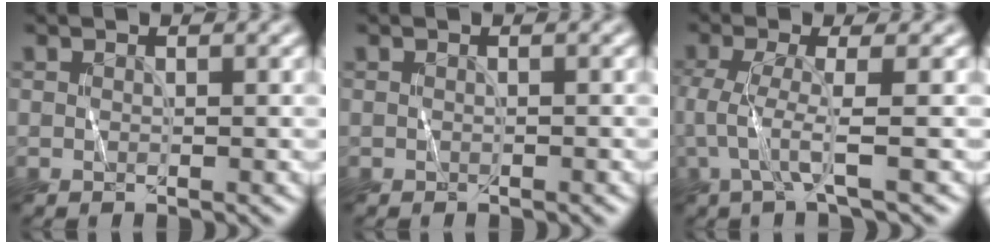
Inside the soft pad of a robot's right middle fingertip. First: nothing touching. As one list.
[{"total": 1.1, "force": [-0.4, -0.7, -0.7], "torque": [0.009, 0.001, -0.006]}, {"total": 2.5, "force": [-1.0, -0.4, 2.3], "torque": [-0.058, 0.000, -0.021]}]